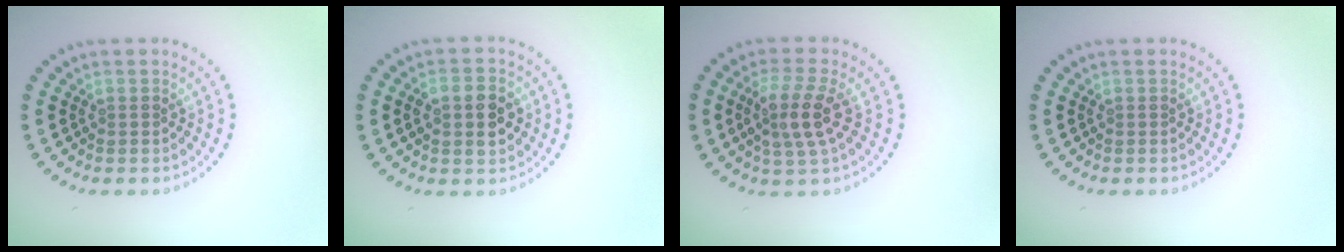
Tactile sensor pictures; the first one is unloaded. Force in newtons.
{"total": 3.8, "press": 3.8, "slide": 0.2}
{"total": 3.7, "press": 3.3, "slide": 1.7}
{"total": 0.0}